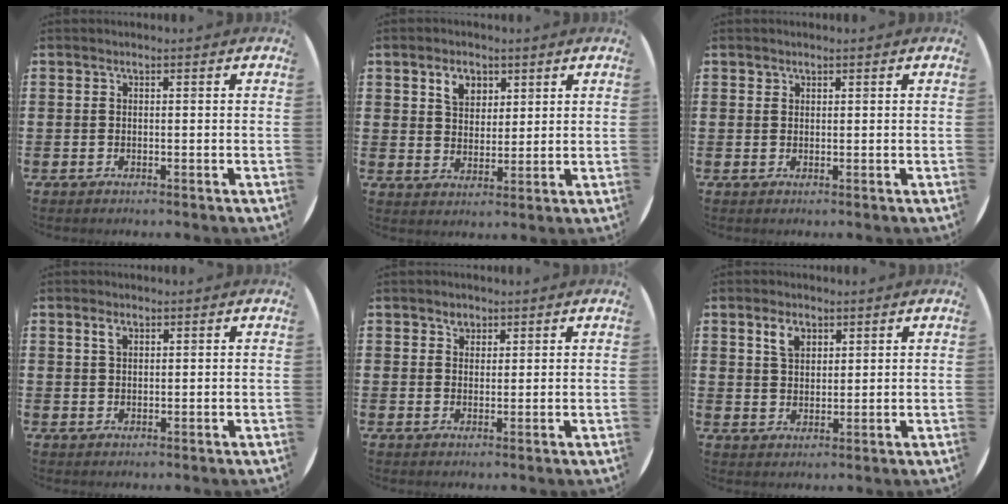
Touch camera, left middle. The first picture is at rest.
{"total": 3.7, "force": [2.3, 2.5, 1.4], "torque": [-0.019, 0.001, 0.039]}
{"total": 0.7, "force": [0.6, 0.3, -0.1], "torque": [0.009, 0.000, 0.010]}
{"total": 1.7, "force": [1.1, 0.9, 0.8], "torque": [-0.010, 0.003, 0.018]}
{"total": 1.8, "force": [1.4, 1.2, 0.2], "torque": [0.011, -0.004, 0.024]}
{"total": 3.2, "force": [2.1, 1.9, 1.5], "torque": [-0.018, -0.003, 0.035]}